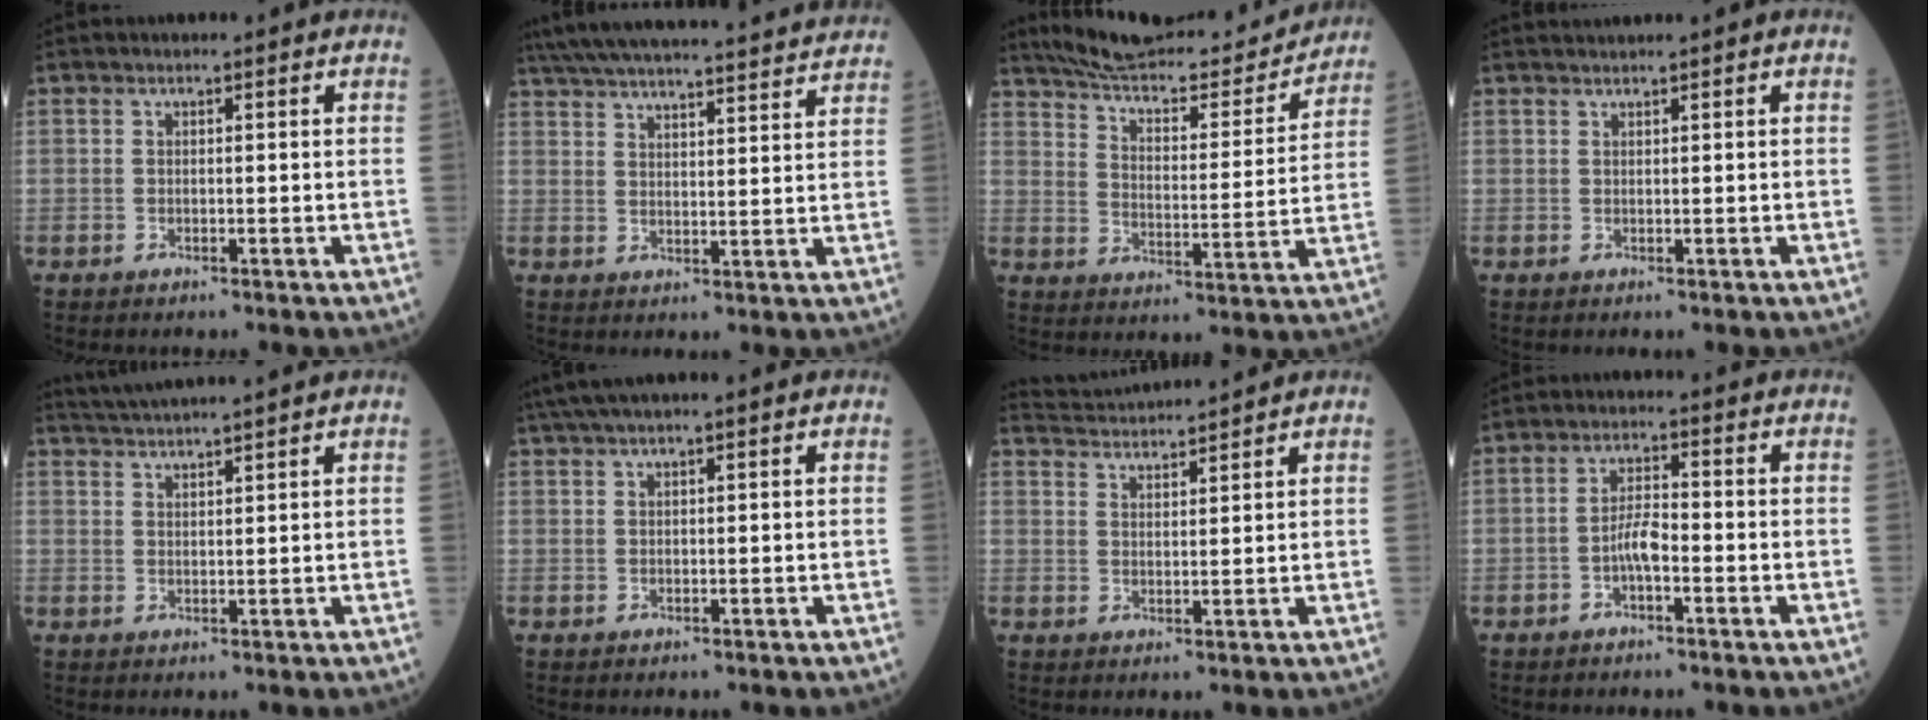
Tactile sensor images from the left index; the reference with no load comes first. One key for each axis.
{"total": 28.8, "fx": 26.8, "fy": 1.7, "fz": 10.4, "tx": -0.183, "ty": -0.015, "tz": 0.355}
{"total": 21.8, "fx": 20.4, "fy": 3.7, "fz": 6.9, "tx": -0.107, "ty": -0.026, "tz": 0.280}
{"total": 1.0, "fx": 0.9, "fy": -0.4, "fz": 0.2, "tx": -0.008, "ty": 0.007, "tz": 0.025}
{"total": 6.7, "fx": 6.1, "fy": -1.6, "fz": 2.2, "tx": -0.040, "ty": 0.022, "tz": 0.101}
{"total": 4.8, "fx": 3.9, "fy": -0.5, "fz": 2.7, "tx": -0.049, "ty": 0.036, "tz": 0.074}
{"total": 6.3, "fx": 6.2, "fy": -1.1, "fz": 0.5, "tx": -0.021, "ty": 0.021, "tz": 0.106}
{"total": 3.5, "fx": -1.5, "fy": 0.9, "fz": 3.0, "tx": -0.062, "ty": 0.003, "tz": -0.031}